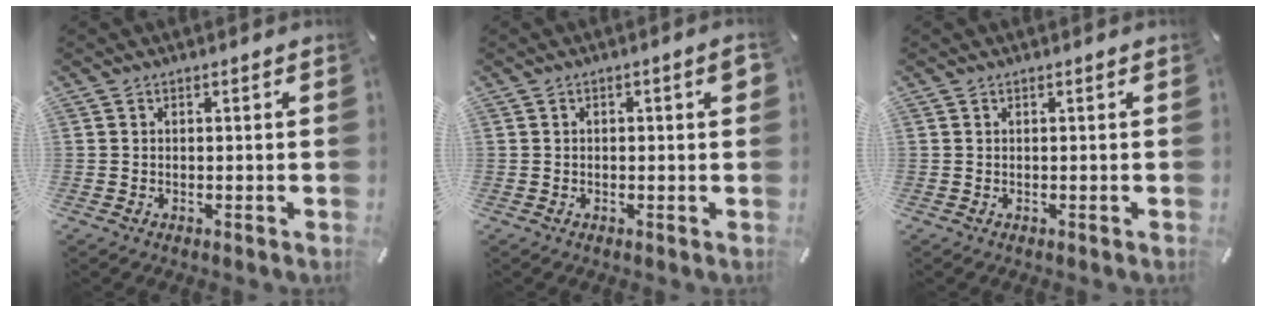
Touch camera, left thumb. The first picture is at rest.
{"total": 2.7, "force": [0.1, 0.9, 2.5], "torque": [-0.043, 0.006, 0.000]}
{"total": 0.0}